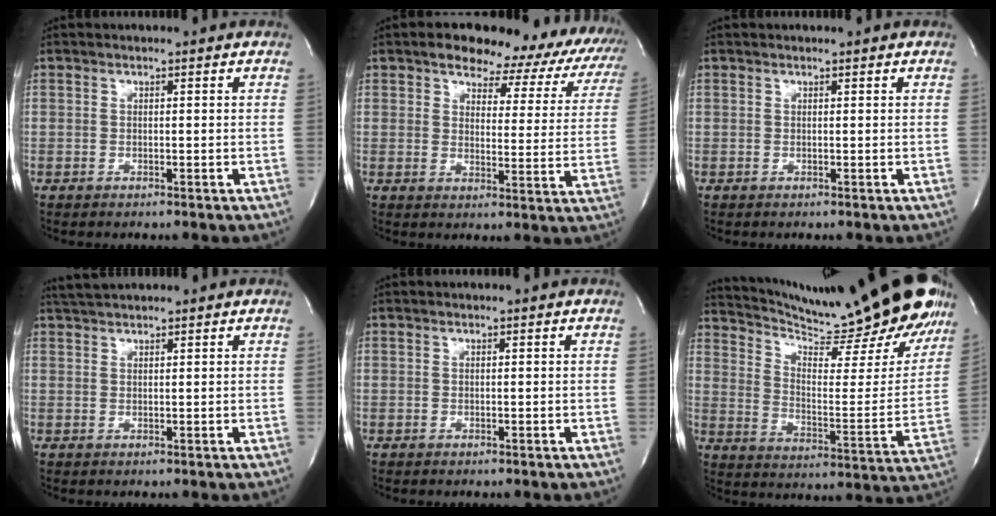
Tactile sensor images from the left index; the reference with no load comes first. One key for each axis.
{"total": 16.6, "fx": 13.5, "fy": 7.4, "fz": 6.4, "tx": -0.052, "ty": -0.004, "tz": 0.130}
{"total": 0.0}
{"total": 3.2, "fx": 3.0, "fy": 0.2, "fz": 1.2, "tx": -0.026, "ty": 0.022, "tz": 0.057}
{"total": 0.0}
{"total": 29.1, "fx": 24.7, "fy": 3.9, "fz": 15.0, "tx": -0.237, "ty": -0.081, "tz": 0.331}